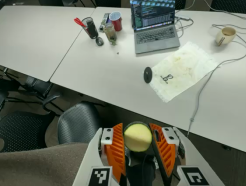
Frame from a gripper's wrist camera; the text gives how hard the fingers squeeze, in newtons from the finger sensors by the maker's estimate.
{"total": 8.4, "left": 8.1, "right": 8.7}